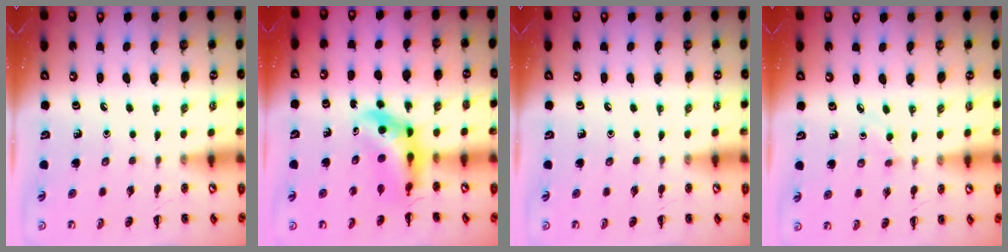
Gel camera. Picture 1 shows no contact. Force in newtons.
{"total": 6.1, "press": 6.0, "slide": 1.3}
{"total": 0.0}
{"total": 3.2, "press": 2.9, "slide": 1.4}